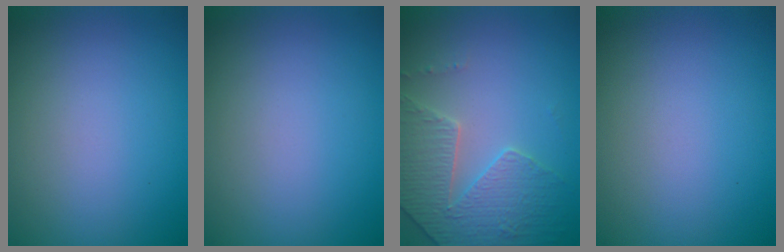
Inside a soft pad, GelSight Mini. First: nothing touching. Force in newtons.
{"total": 0.0}
{"total": 4.0, "press": 3.9, "slide": 1.0}
{"total": 0.0}